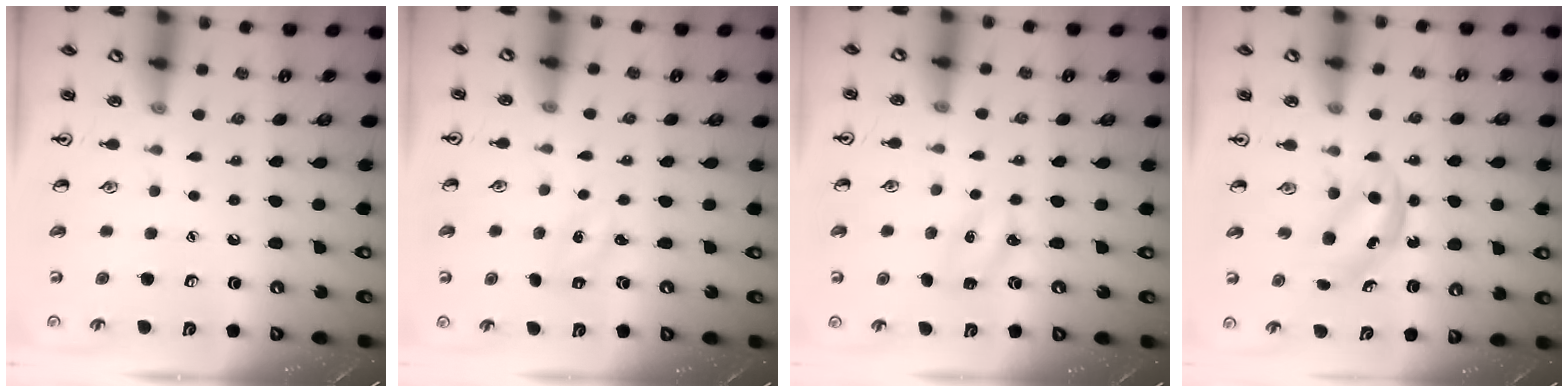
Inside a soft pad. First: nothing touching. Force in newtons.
{"total": 1.4, "press": 1.3, "slide": 0.6}
{"total": 3.2, "press": 3.0, "slide": 1.1}
{"total": 5.2, "press": 5.2, "slide": 0.6}